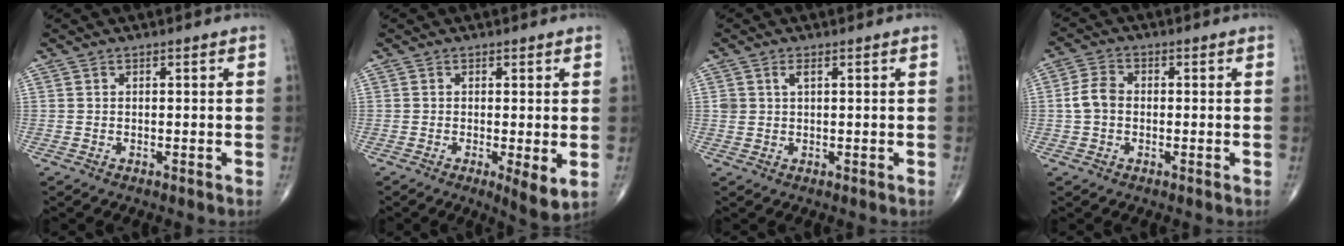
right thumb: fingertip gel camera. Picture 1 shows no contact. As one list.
[{"total": 4.9, "force": [-0.7, 1.2, 4.7], "torque": [-0.076, -0.018, -0.016]}, {"total": 1.8, "force": [0.8, 0.9, 1.4], "torque": [-0.031, 0.005, 0.019]}, {"total": 4.5, "force": [-0.3, 3.3, 3.0], "torque": [-0.061, 0.015, -0.012]}]